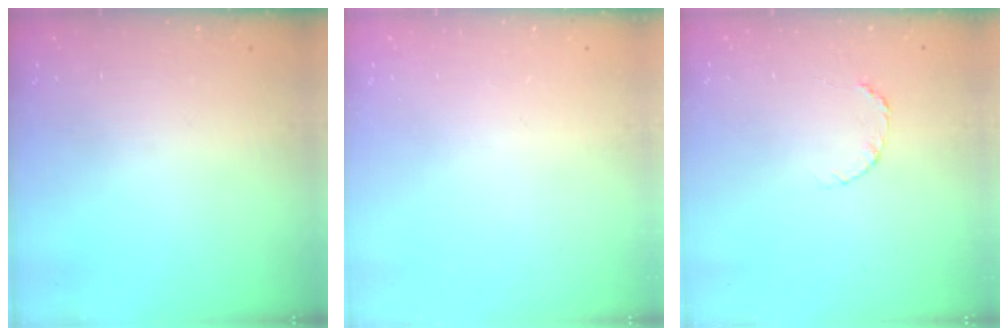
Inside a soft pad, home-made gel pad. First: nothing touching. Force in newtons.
{"total": 0.0}
{"total": 3.5, "press": 3.5, "slide": 0.4}